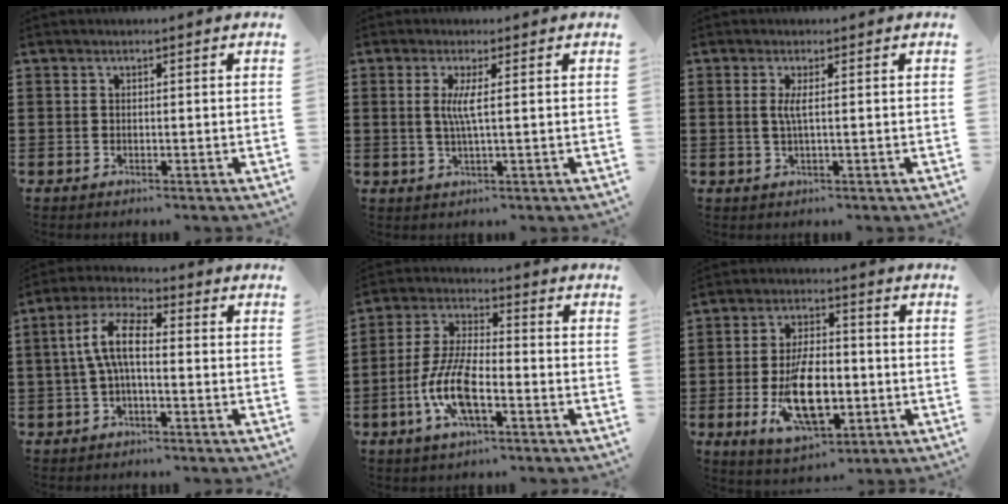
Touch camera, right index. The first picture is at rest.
{"total": 3.6, "force": [0.5, -0.1, 3.5], "torque": [-0.076, -0.010, 0.004]}
{"total": 2.2, "force": [0.3, -0.1, 2.2], "torque": [-0.043, -0.005, 0.004]}
{"total": 7.0, "force": [-0.4, 2.6, 6.4], "torque": [-0.145, 0.001, -0.014]}
{"total": 9.4, "force": [-3.4, 3.3, 8.2], "torque": [-0.189, -0.008, -0.069]}
{"total": 11.6, "force": [-2.9, 5.5, 9.8], "torque": [-0.175, -0.006, -0.048]}